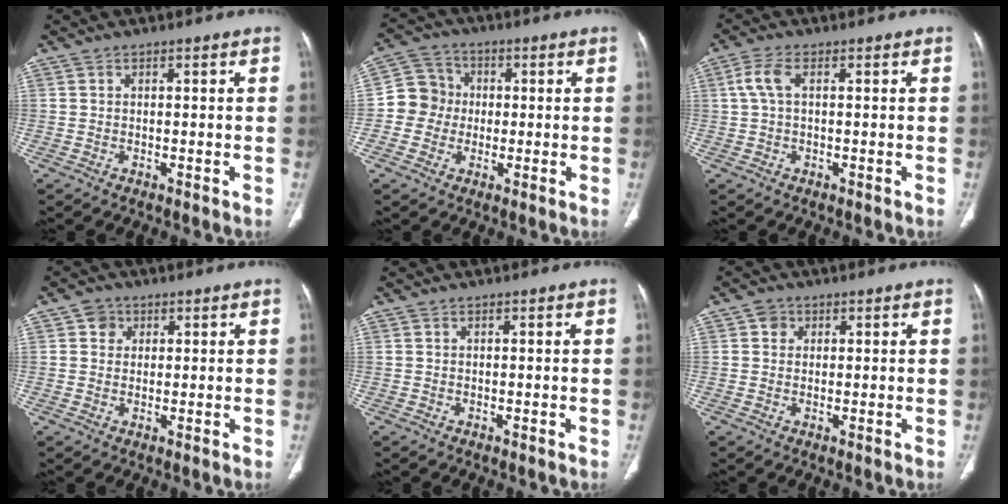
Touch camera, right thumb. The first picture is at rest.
{"total": 7.7, "force": [-0.4, 7.4, 2.2], "torque": [-0.007, 0.021, -0.019]}
{"total": 3.8, "force": [0.7, 1.8, 3.3], "torque": [-0.088, 0.013, 0.012]}
{"total": 2.9, "force": [1.1, 2.6, 0.8], "torque": [0.003, -0.002, 0.013]}
{"total": 0.0}
{"total": 2.2, "force": [0.8, 2.0, 0.6], "torque": [0.002, -0.001, 0.007]}